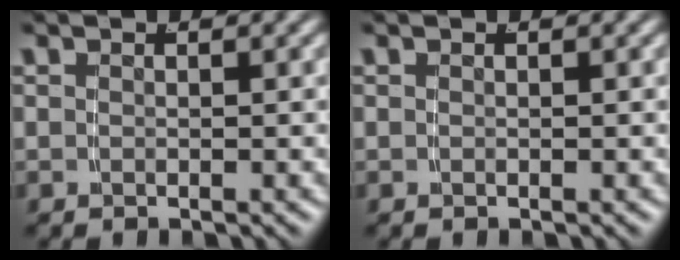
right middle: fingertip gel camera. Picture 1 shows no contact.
{"total": 0.0}